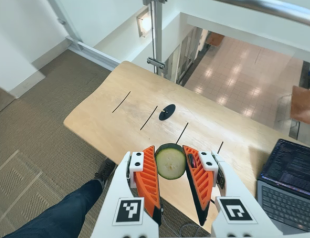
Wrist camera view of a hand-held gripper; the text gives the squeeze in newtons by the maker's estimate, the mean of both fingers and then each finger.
{"total": 11.4, "left": 11.3, "right": 11.5}